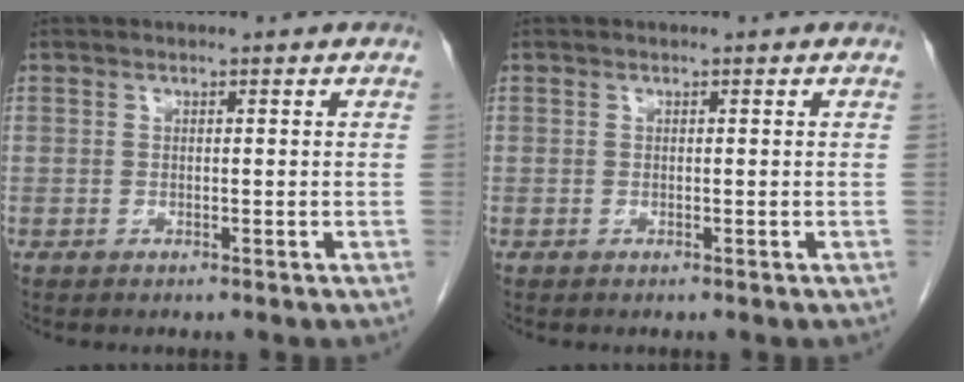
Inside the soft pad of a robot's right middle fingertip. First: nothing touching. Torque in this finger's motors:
{"motor_torque": [0.00, 0.00, 0.00, -0.02]}